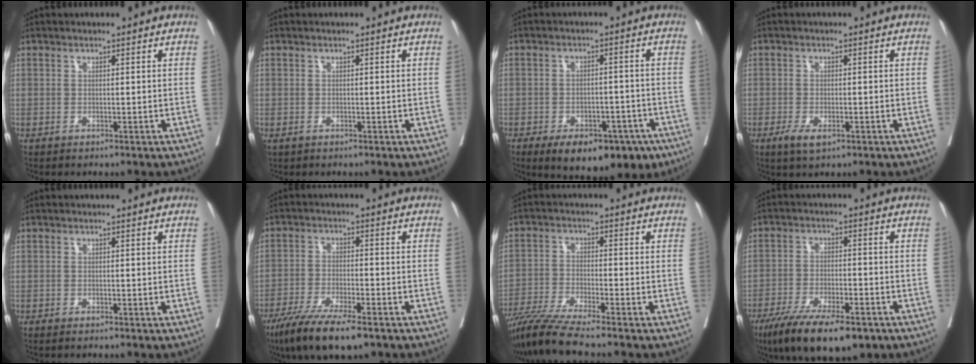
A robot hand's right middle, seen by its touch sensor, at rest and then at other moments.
{"total": 0.0}
{"total": 13.5, "force": [-8.2, 7.0, 8.1], "torque": [-0.113, 0.008, -0.111]}
{"total": 3.0, "force": [-1.5, 1.1, 2.4], "torque": [-0.046, -0.003, -0.022]}
{"total": 0.8, "force": [-0.7, 0.0, 0.3], "torque": [-0.006, -0.002, -0.009]}
{"total": 11.2, "force": [-7.9, 1.9, 7.7], "torque": [-0.128, -0.025, -0.132]}
{"total": 8.1, "force": [-7.0, -1.4, 3.9], "torque": [-0.063, -0.027, -0.129]}
{"total": 13.5, "force": [-9.2, 3.8, 9.1], "torque": [-0.148, -0.022, -0.148]}